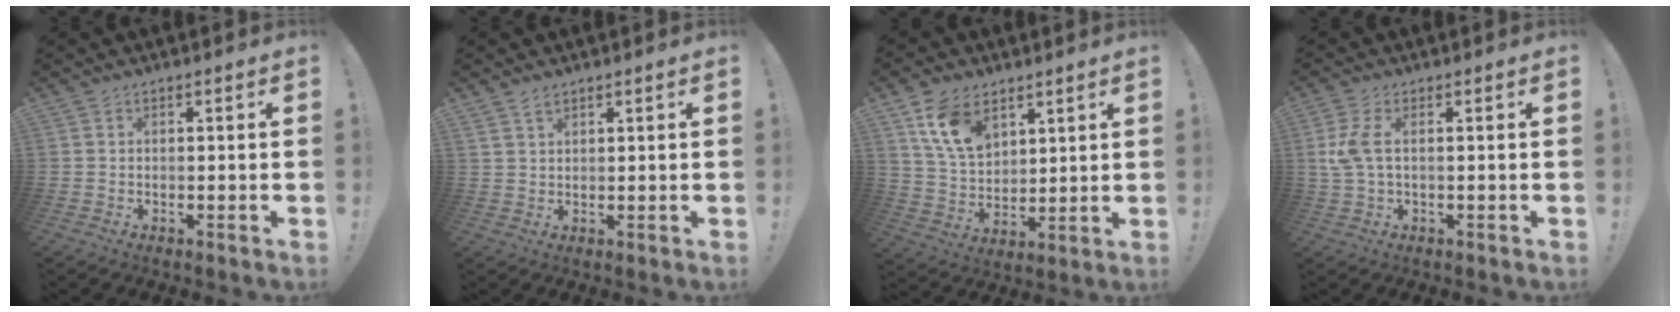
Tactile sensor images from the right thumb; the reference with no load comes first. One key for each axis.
{"total": 2.4, "fx": 2.0, "fy": 0.9, "fz": 1.0, "tx": -0.017, "ty": -0.011, "tz": 0.037}
{"total": 13.1, "fx": 7.2, "fy": 8.5, "fz": 7.0, "tx": -0.127, "ty": -0.022, "tz": 0.143}
{"total": 5.8, "fx": 0.7, "fy": 2.3, "fz": 5.3, "tx": -0.120, "ty": -0.003, "tz": 0.012}